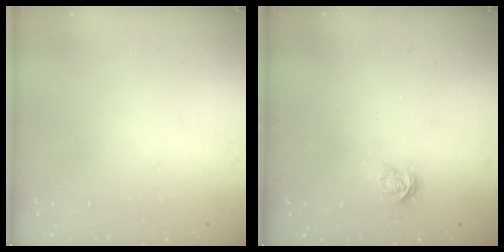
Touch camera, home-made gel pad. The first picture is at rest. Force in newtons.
{"total": 3.3, "press": 3.3, "slide": 0.1}